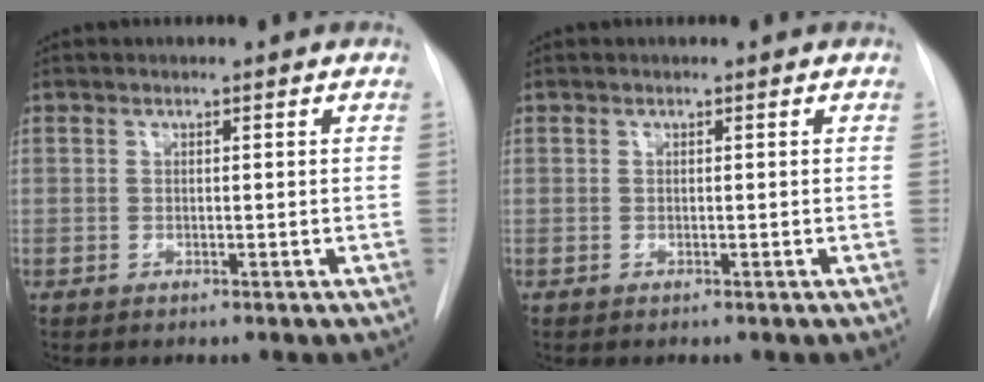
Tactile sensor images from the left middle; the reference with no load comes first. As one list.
[{"total": 0.0}]